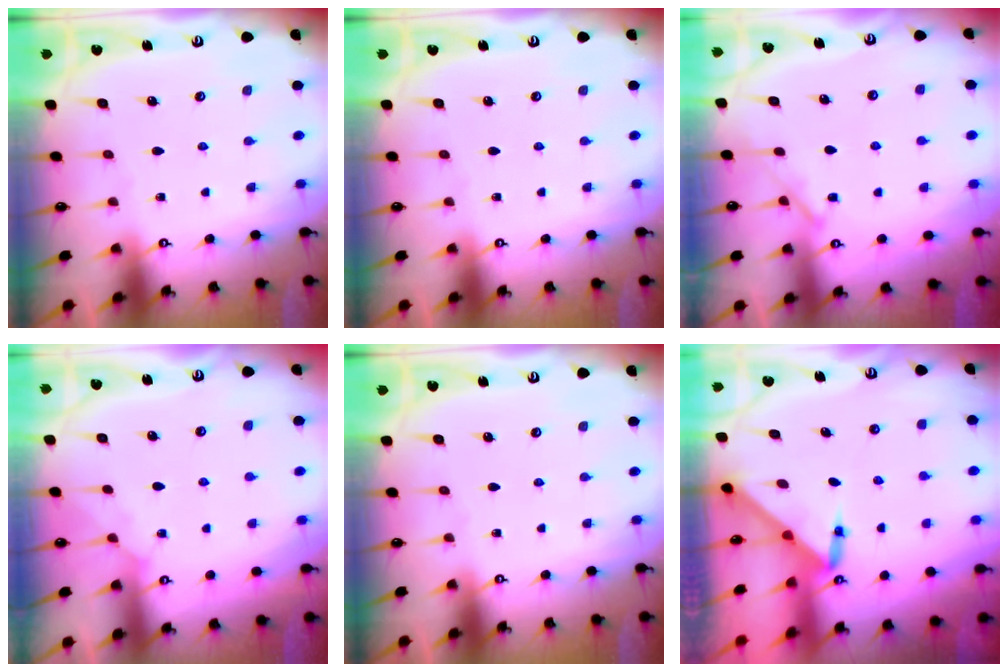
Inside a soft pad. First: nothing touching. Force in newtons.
{"total": 0.0}
{"total": 3.1, "press": 3.0, "slide": 0.6}
{"total": 5.7, "press": 5.6, "slide": 0.8}
{"total": 0.0}
{"total": 3.0, "press": 3.0, "slide": 0.3}